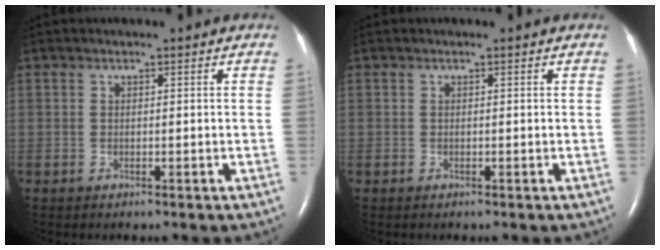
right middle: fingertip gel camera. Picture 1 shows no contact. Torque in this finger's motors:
{"motor_torque": [0.44, -0.51, -0.92, -0.20]}